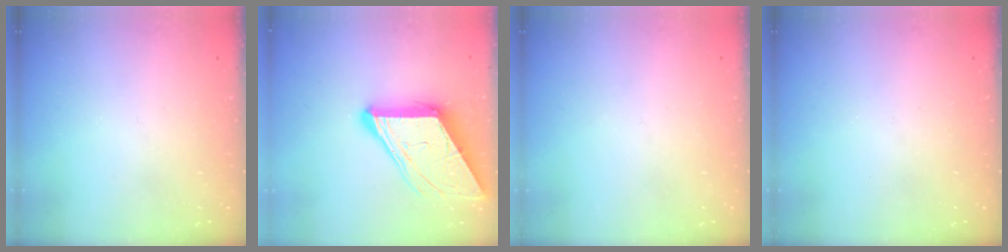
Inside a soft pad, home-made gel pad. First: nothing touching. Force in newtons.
{"total": 11.5, "press": 11.4, "slide": 1.1}
{"total": 0.0}
{"total": 0.0}